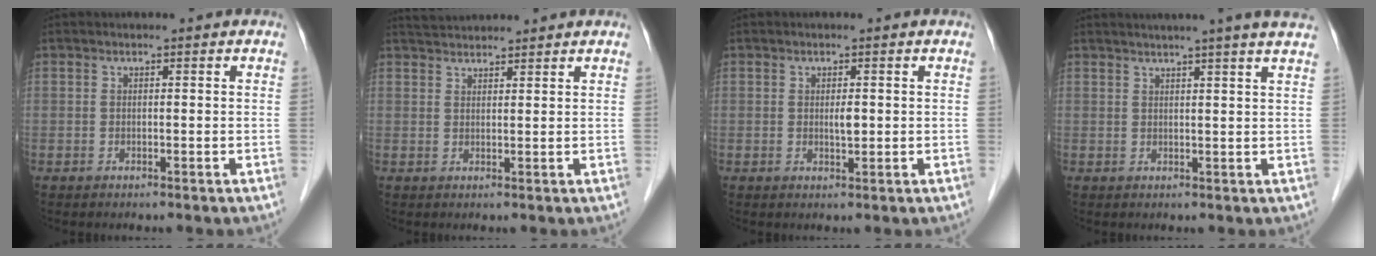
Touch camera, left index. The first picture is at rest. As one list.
[{"total": 4.2, "force": [4.1, 0.4, 0.8], "torque": [-0.016, 0.036, 0.074]}, {"total": 1.5, "force": [0.2, 0.5, 1.4], "torque": [-0.024, -0.001, 0.004]}, {"total": 9.4, "force": [7.9, -1.1, 5.0], "torque": [-0.067, 0.012, 0.078]}]